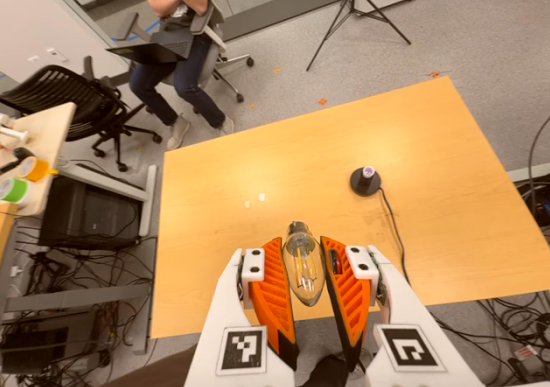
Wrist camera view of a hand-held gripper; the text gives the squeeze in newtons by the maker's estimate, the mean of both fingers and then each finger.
{"total": 14.8, "left": 16.5, "right": 13.1}